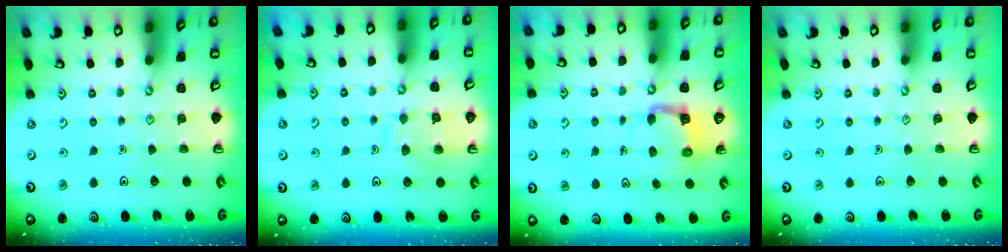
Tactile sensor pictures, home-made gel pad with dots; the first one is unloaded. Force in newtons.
{"total": 8.3, "press": 8.2, "slide": 0.8}
{"total": 4.2, "press": 4.2, "slide": 0.1}
{"total": 0.0}